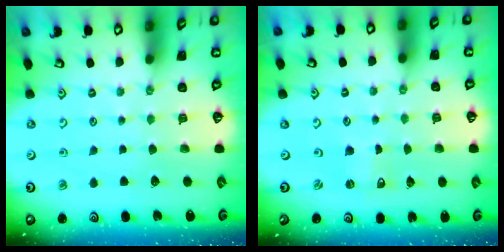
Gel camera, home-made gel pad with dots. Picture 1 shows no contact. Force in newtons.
{"total": 0.0}